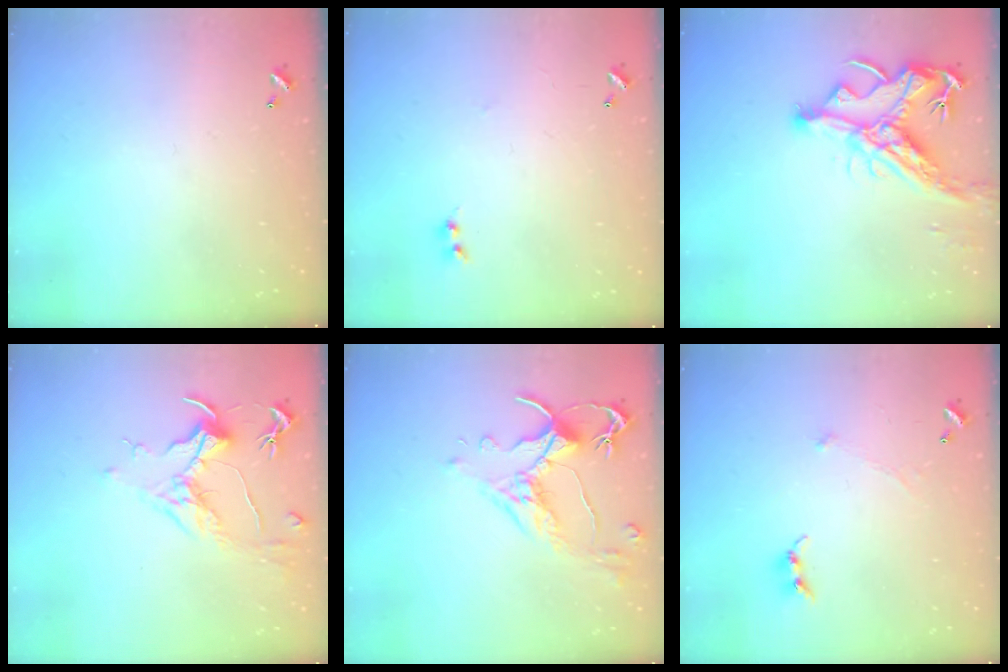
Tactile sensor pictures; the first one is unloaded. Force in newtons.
{"total": 1.6, "press": 1.5, "slide": 0.4}
{"total": 14.5, "press": 14.4, "slide": 1.9}
{"total": 1.7, "press": 1.5, "slide": 0.7}
{"total": 2.6, "press": 2.2, "slide": 1.3}
{"total": 0.6, "press": 0.4, "slide": 0.4}